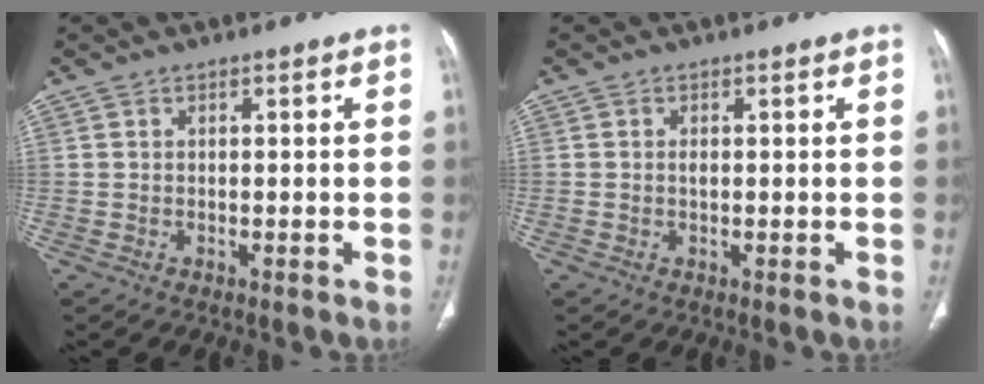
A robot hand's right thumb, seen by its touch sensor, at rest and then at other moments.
{"total": 0.7, "force": [0.0, 0.4, 0.6], "torque": [-0.013, 0.000, 0.000]}